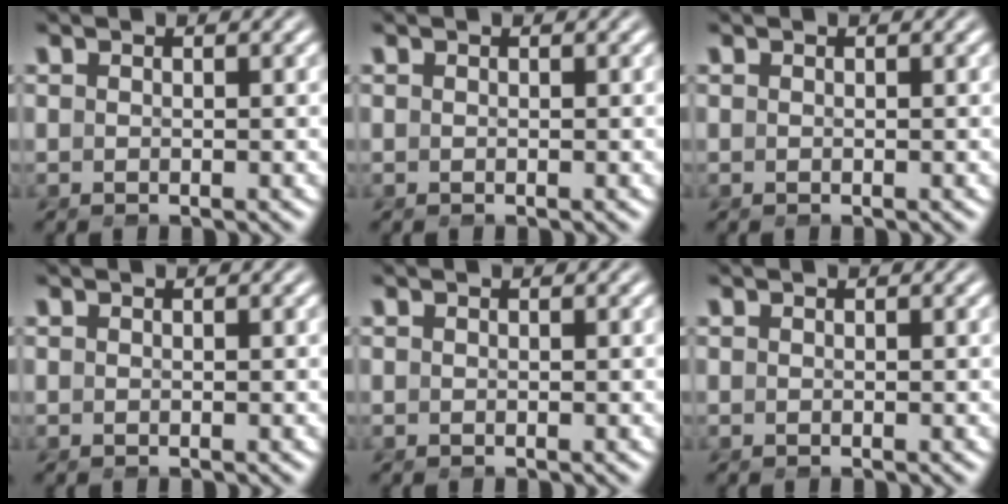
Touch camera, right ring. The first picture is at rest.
{"total": 0.0}
{"total": 0.0}
{"total": 0.0}
{"total": 0.0}
{"total": 0.0}